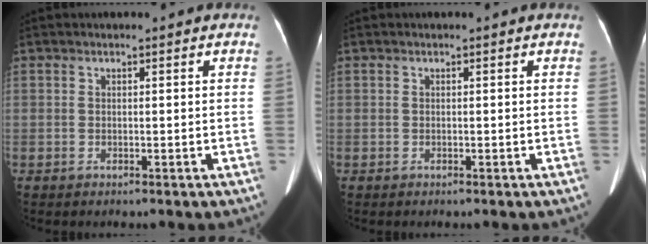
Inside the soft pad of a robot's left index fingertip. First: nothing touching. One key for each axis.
{"total": 0.0}